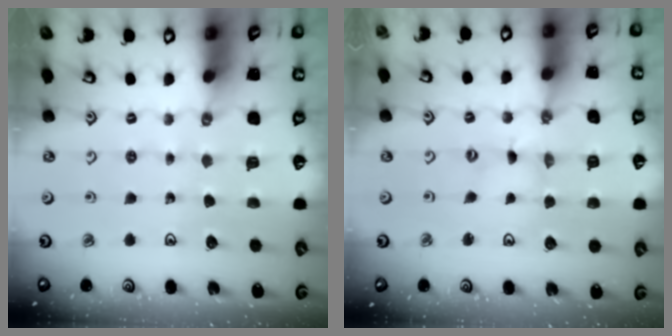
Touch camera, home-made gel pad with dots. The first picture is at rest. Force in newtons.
{"total": 0.0}